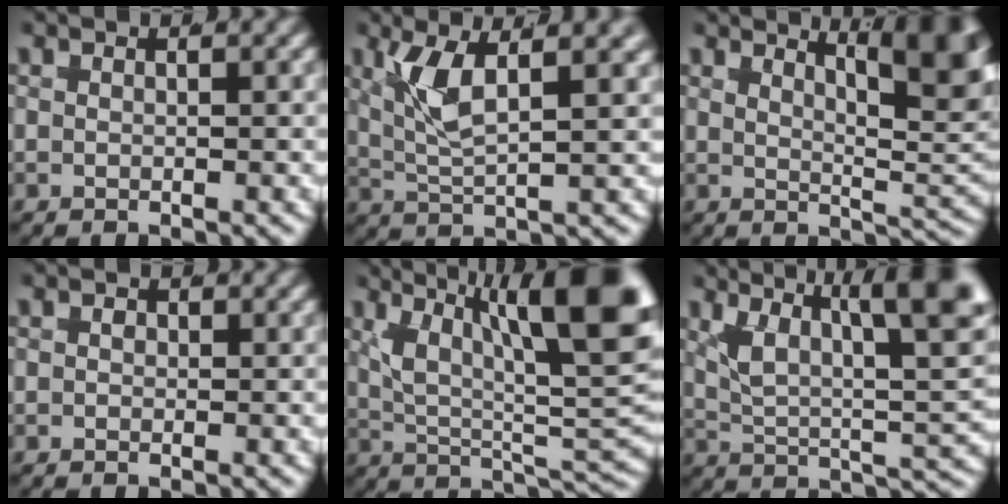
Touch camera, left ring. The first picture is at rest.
{"total": 4.8, "force": [1.6, 1.9, 4.1], "torque": [-0.096, -0.002, 0.026]}
{"total": 9.7, "force": [3.2, 4.0, 8.2], "torque": [-0.068, 0.000, 0.040]}
{"total": 0.7, "force": [-0.3, 0.6, 0.2], "torque": [-0.011, -0.005, -0.003]}
{"total": 15.1, "force": [2.7, 8.5, 12.2], "torque": [-0.160, -0.009, 0.033]}
{"total": 14.3, "force": [3.6, 8.6, 10.9], "torque": [-0.145, 0.003, 0.036]}